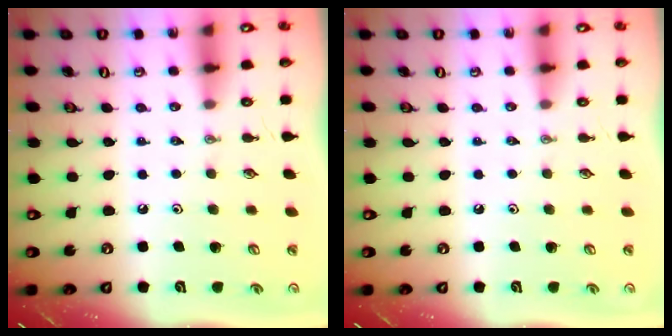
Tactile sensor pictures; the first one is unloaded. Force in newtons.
{"total": 0.0}